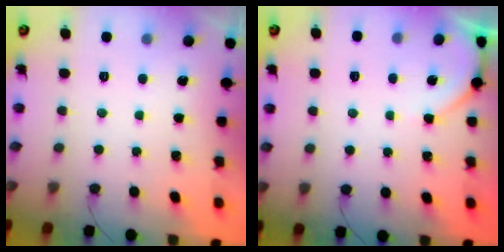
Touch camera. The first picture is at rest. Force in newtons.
{"total": 2.2, "press": 2.2, "slide": 0.3}